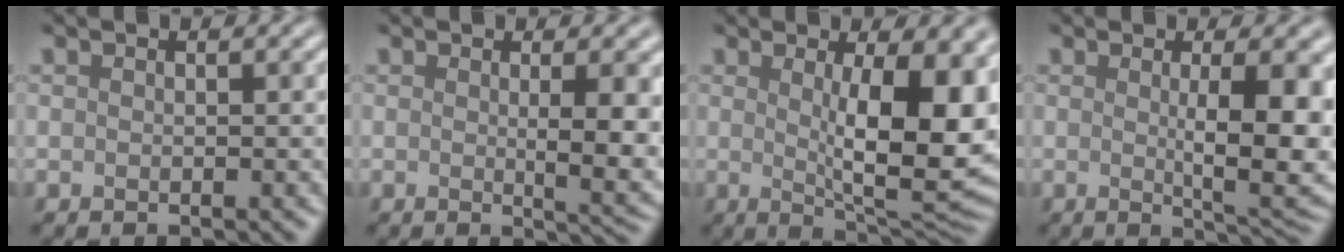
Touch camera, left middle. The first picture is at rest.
{"total": 4.8, "force": [0.4, 1.0, 4.6], "torque": [-0.058, -0.005, 0.011]}
{"total": 11.3, "force": [1.2, 3.3, 10.7], "torque": [-0.143, -0.015, 0.025]}
{"total": 7.4, "force": [0.4, 1.7, 7.2], "torque": [-0.096, -0.008, 0.013]}